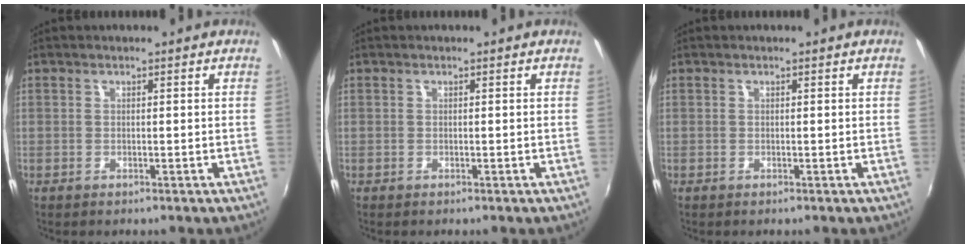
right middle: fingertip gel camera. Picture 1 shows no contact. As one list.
[{"total": 0.0}, {"total": 0.0}]